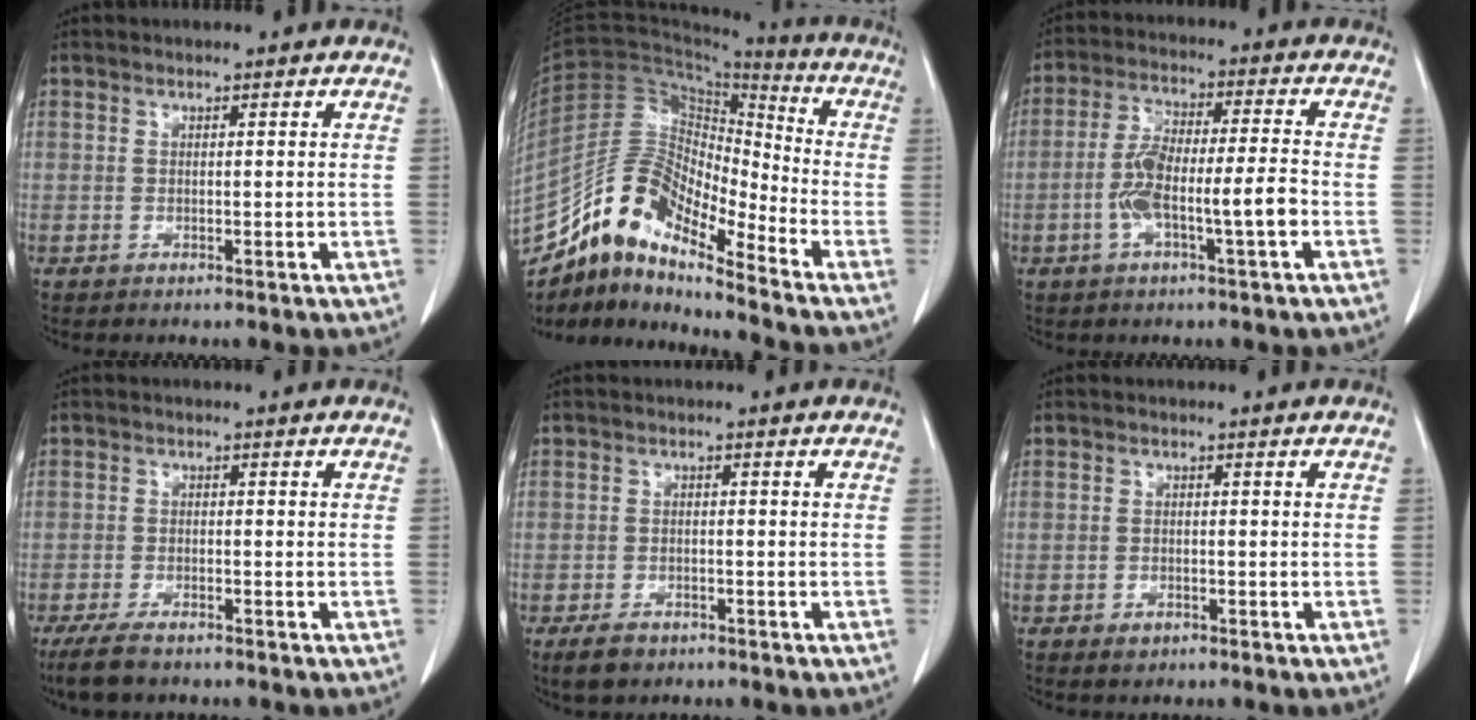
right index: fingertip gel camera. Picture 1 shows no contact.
{"total": 12.3, "force": [-10.2, 3.1, 6.1], "torque": [-0.115, 0.051, -0.185]}
{"total": 9.2, "force": [-2.7, 1.0, 8.7], "torque": [-0.170, 0.015, -0.051]}
{"total": 4.8, "force": [-3.8, 1.3, 2.6], "torque": [-0.052, -0.010, -0.064]}
{"total": 3.7, "force": [-2.6, 2.0, 1.6], "torque": [-0.032, -0.002, -0.038]}
{"total": 1.5, "force": [-0.9, 1.0, 0.6], "torque": [-0.010, 0.002, -0.007]}